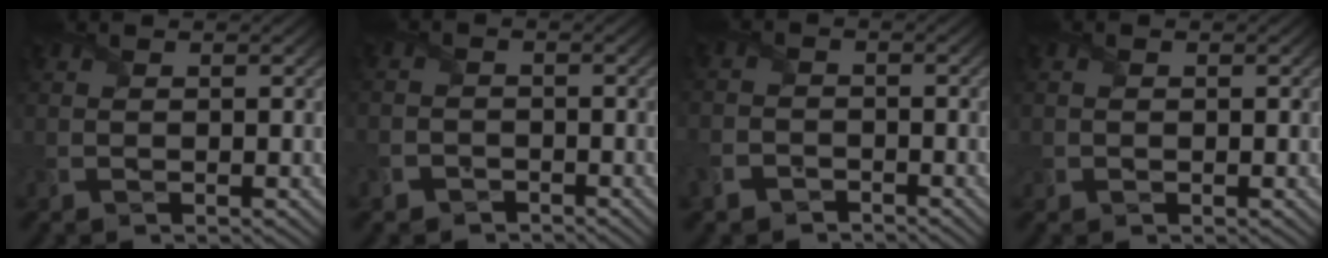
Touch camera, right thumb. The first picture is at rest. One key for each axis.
{"total": 2.5, "fx": -1.9, "fy": 1.6, "fz": 0.1, "tx": 0.003, "ty": 0.003, "tz": -0.047}
{"total": 3.5, "fx": -2.7, "fy": 2.0, "fz": 1.0, "tx": -0.026, "ty": -0.008, "tz": -0.058}
{"total": 0.6, "fx": -0.1, "fy": 0.6, "fz": 0.1, "tx": -0.006, "ty": -0.004, "tz": 0.001}